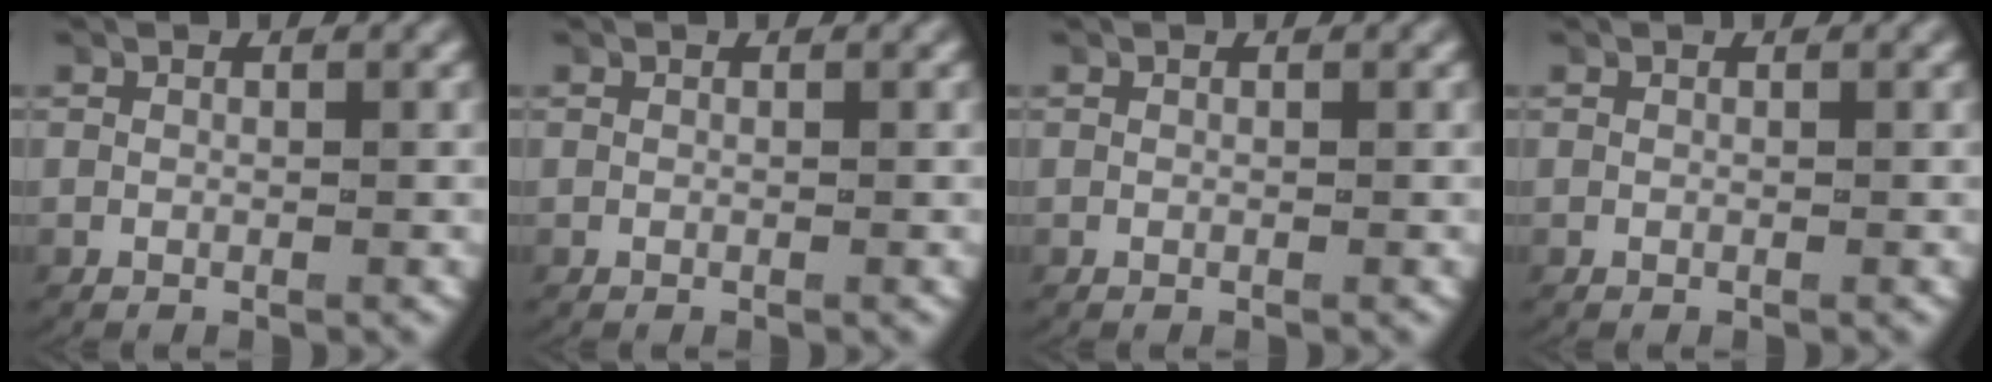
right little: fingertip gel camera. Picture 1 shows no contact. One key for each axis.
{"total": 0.0}
{"total": 0.0}
{"total": 0.0}